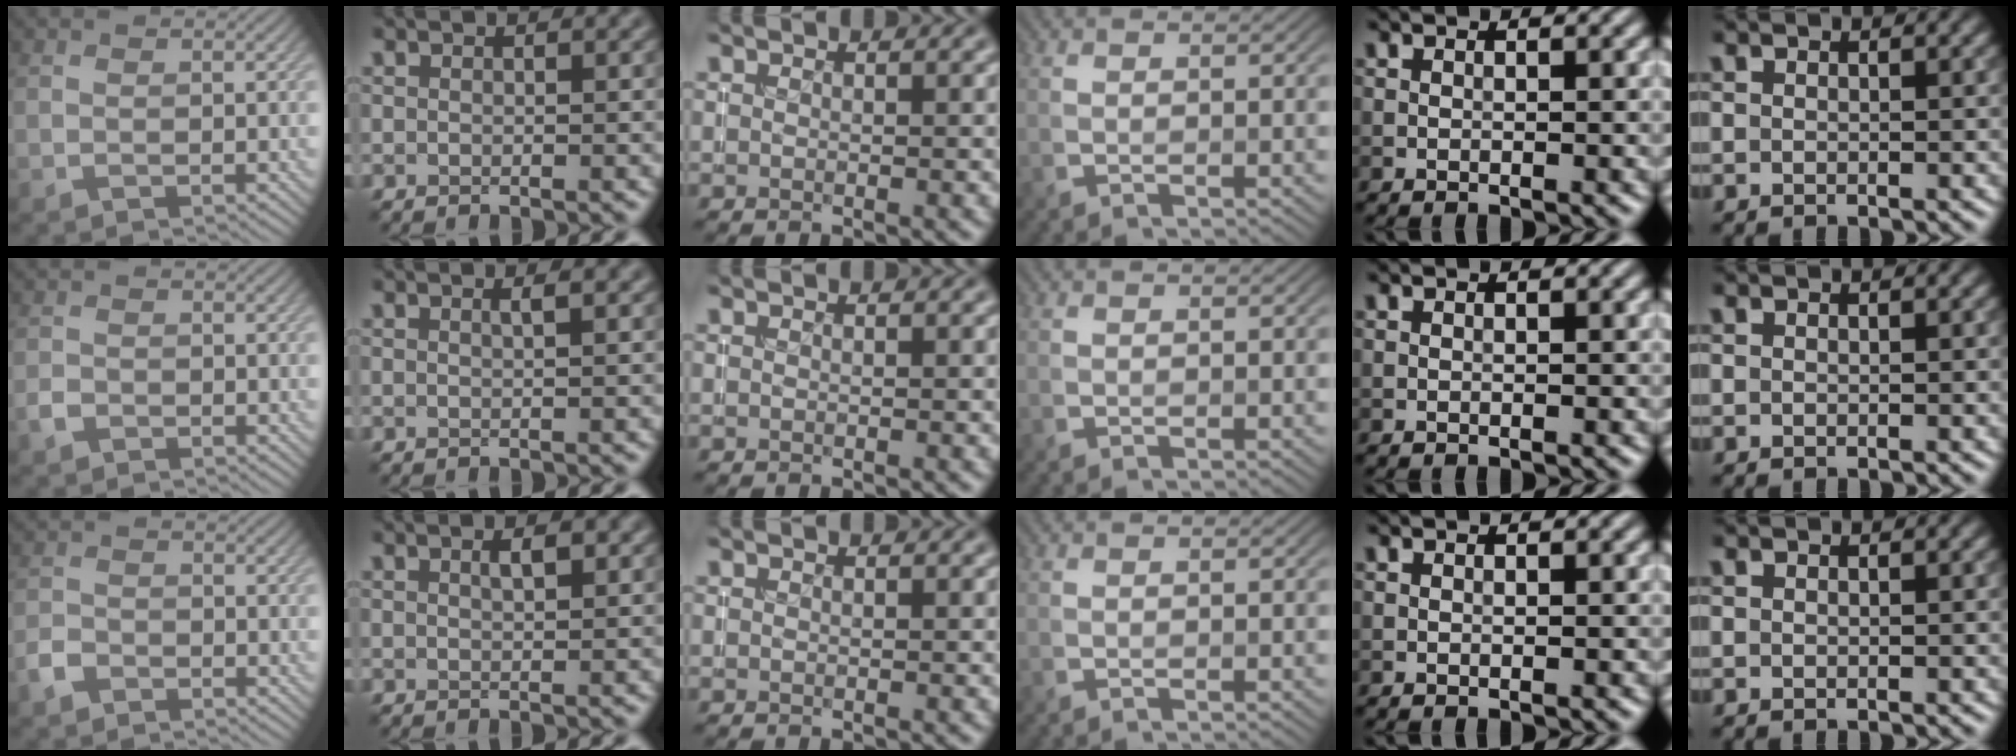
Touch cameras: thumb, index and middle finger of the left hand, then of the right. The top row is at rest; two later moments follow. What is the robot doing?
{"motion": "insert", "object": "coin"}